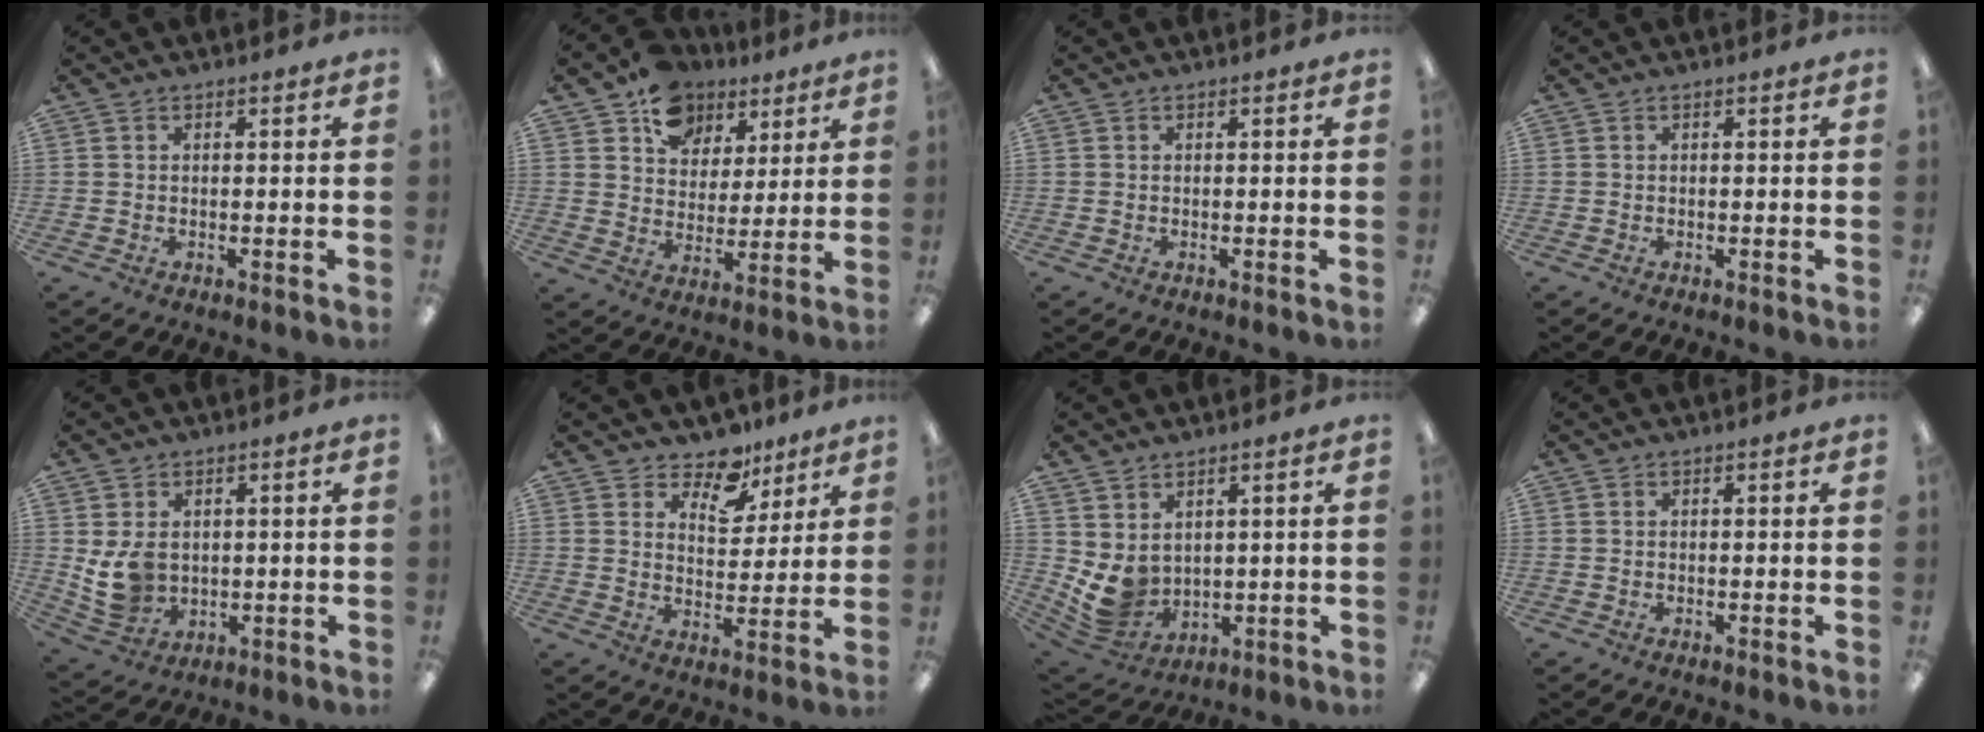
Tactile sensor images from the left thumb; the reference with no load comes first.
{"total": 12.5, "force": [8.3, 8.8, 3.2], "torque": [-0.053, -0.051, 0.157]}
{"total": 0.0}
{"total": 0.0}
{"total": 8.0, "force": [1.2, 6.5, 4.5], "torque": [-0.100, 0.001, 0.026]}
{"total": 9.4, "force": [7.4, 5.0, 2.9], "torque": [-0.041, -0.051, 0.133]}
{"total": 7.0, "force": [2.8, 5.4, 3.4], "torque": [-0.098, -0.023, 0.060]}
{"total": 0.0}